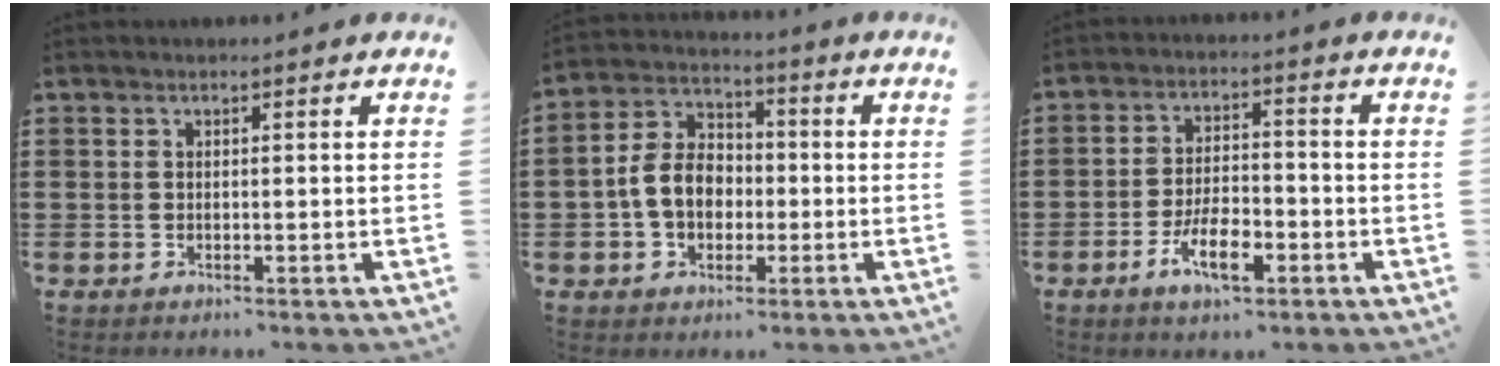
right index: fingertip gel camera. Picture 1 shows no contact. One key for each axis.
{"total": 7.7, "fx": -1.2, "fy": 5.8, "fz": 5.0, "tx": -0.120, "ty": 0.011, "tz": -0.026}
{"total": 7.0, "fx": -3.4, "fy": 2.8, "fz": 5.5, "tx": -0.108, "ty": 0.001, "tz": -0.062}